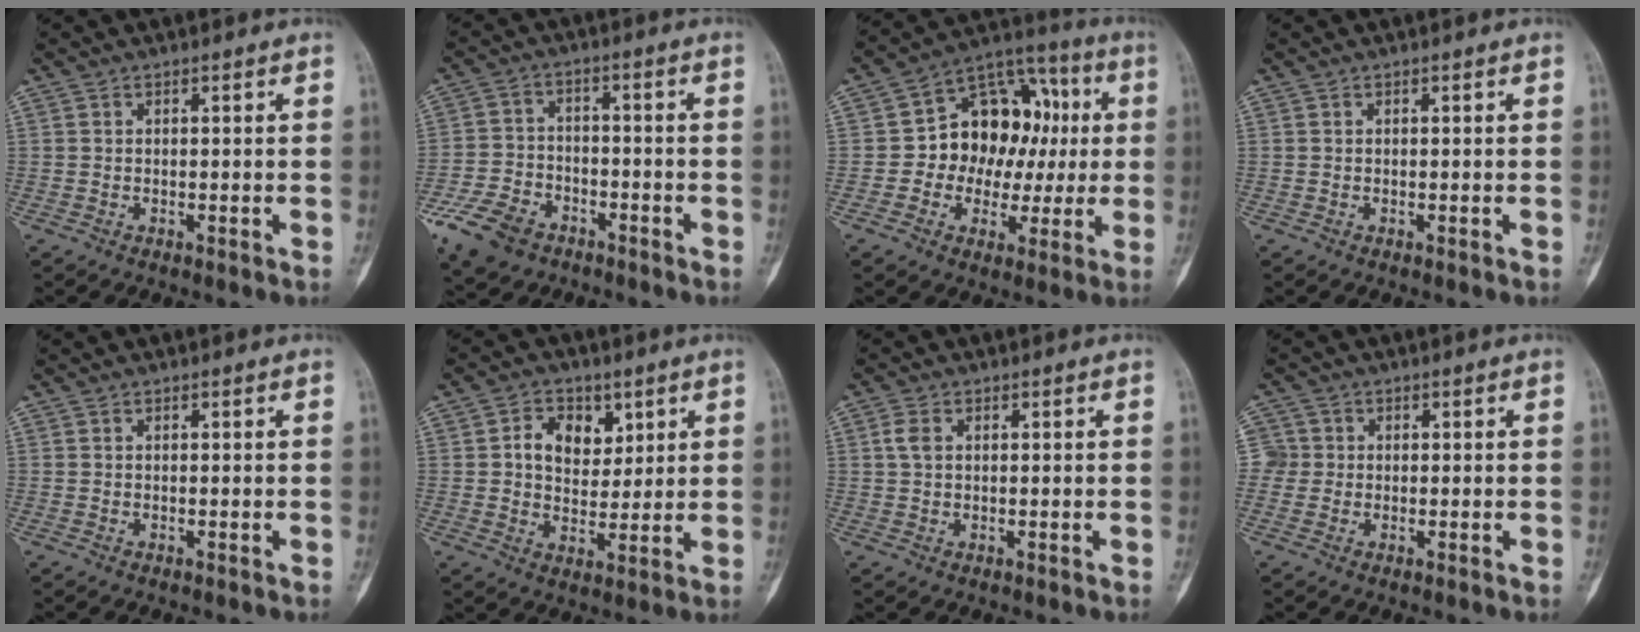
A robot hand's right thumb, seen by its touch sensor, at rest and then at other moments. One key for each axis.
{"total": 10.7, "fx": -6.4, "fy": 7.0, "fz": 5.1, "tx": -0.093, "ty": 0.026, "tz": -0.115}
{"total": 16.4, "fx": 0.8, "fy": 12.4, "fz": 10.7, "tx": -0.099, "ty": 0.037, "tz": 0.005}
{"total": 0.0}
{"total": 0.0}
{"total": 8.0, "fx": 2.7, "fy": 6.0, "fz": 4.5, "tx": -0.036, "ty": -0.009, "tz": 0.045}
{"total": 2.6, "fx": 0.7, "fy": 1.7, "fz": 1.8, "tx": -0.038, "ty": 0.006, "tz": 0.014}
{"total": 3.2, "fx": 0.0, "fy": 3.2, "fz": 0.2, "tx": 0.021, "ty": 0.008, "tz": -0.004}